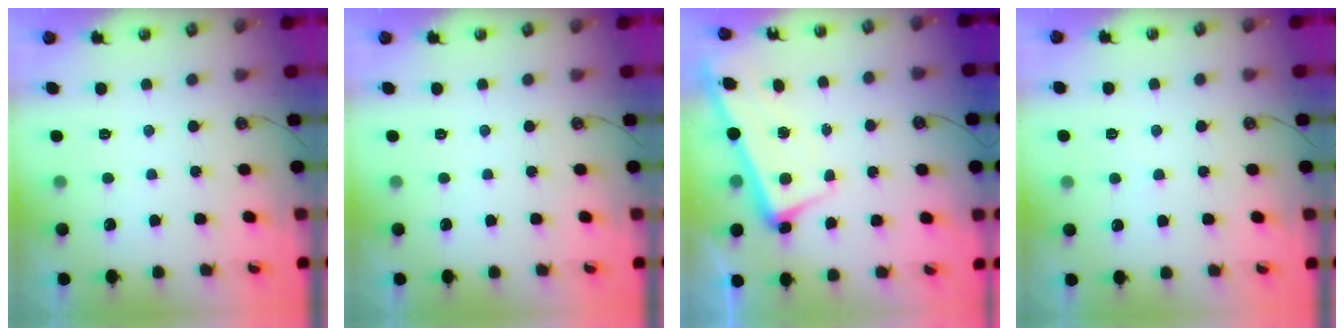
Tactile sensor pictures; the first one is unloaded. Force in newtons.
{"total": 0.0}
{"total": 2.2, "press": 2.1, "slide": 0.8}
{"total": 2.4, "press": 2.4, "slide": 0.2}